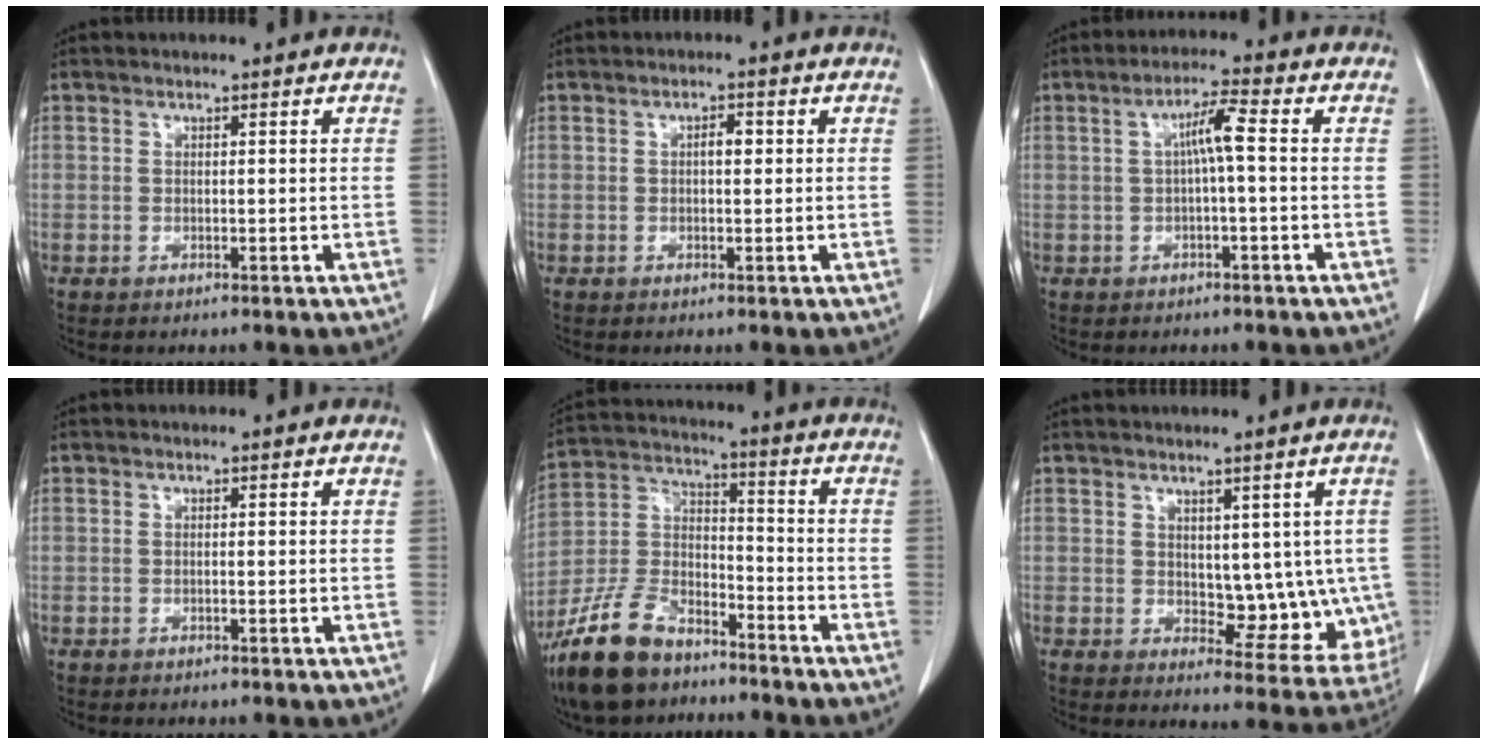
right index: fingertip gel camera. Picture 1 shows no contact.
{"total": 1.7, "force": [0.2, 0.7, 1.6], "torque": [-0.026, 0.004, 0.002]}
{"total": 4.3, "force": [0.3, 0.2, 4.3], "torque": [-0.077, 0.014, 0.006]}
{"total": 0.0}
{"total": 14.0, "force": [-10.5, 5.9, 7.1], "torque": [-0.159, 0.003, -0.202]}
{"total": 9.5, "force": [0.6, 5.4, 7.7], "torque": [-0.073, 0.000, 0.023]}